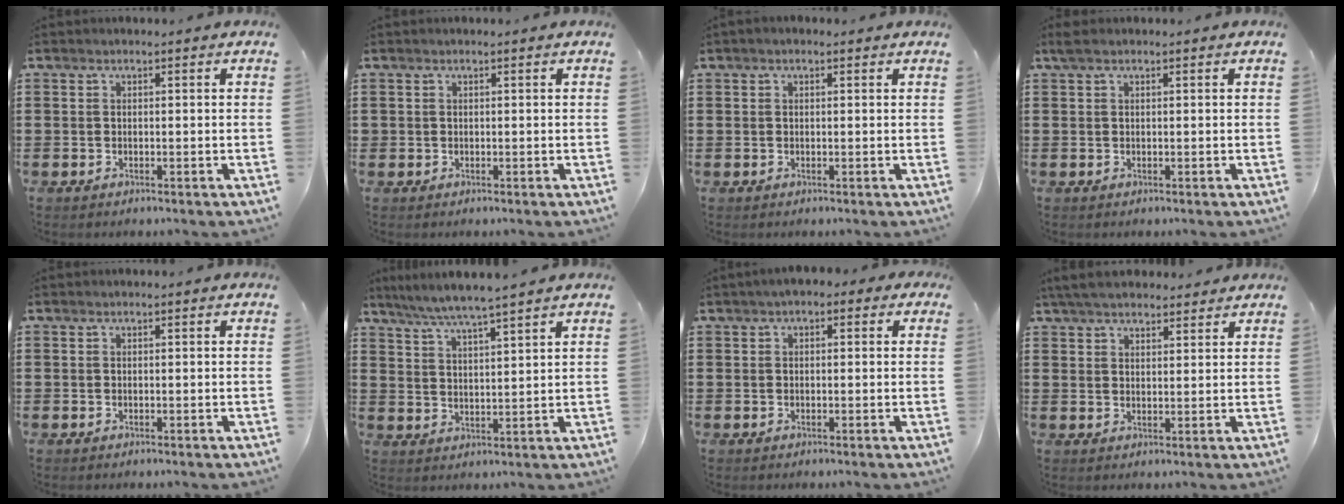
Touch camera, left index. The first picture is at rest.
{"total": 0.6, "force": [0.0, 0.5, 0.1], "torque": [-0.004, 0.004, -0.001]}
{"total": 0.6, "force": [0.2, 0.4, 0.4], "torque": [-0.008, 0.004, 0.003]}
{"total": 0.8, "force": [0.4, 0.3, 0.7], "torque": [-0.014, 0.003, 0.008]}
{"total": 0.0}
{"total": 5.0, "force": [4.4, -0.8, 2.1], "torque": [-0.055, -0.018, 0.078]}
{"total": 1.8, "force": [-0.4, 1.1, 1.4], "torque": [-0.034, 0.004, -0.013]}
{"total": 4.8, "force": [4.4, 1.1, 1.7], "torque": [-0.045, -0.003, 0.083]}